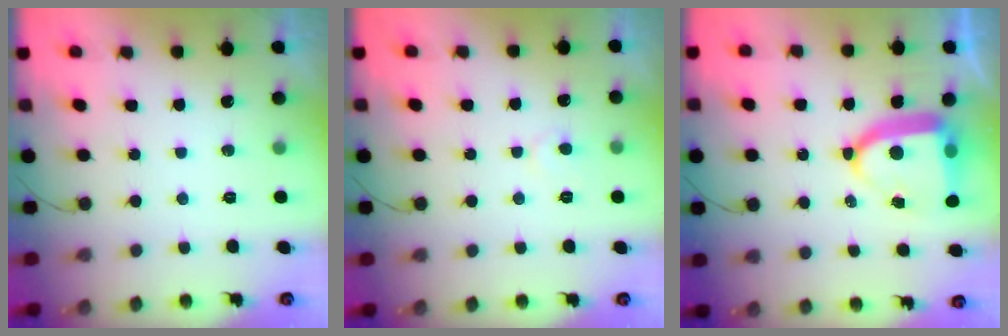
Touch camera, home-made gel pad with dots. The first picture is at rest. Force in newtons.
{"total": 4.0, "press": 4.0, "slide": 0.4}
{"total": 11.8, "press": 11.7, "slide": 1.4}